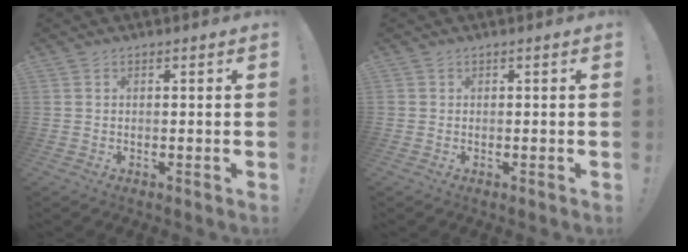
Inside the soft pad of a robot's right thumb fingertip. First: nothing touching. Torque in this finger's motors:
{"motor_torque": [0.06, 0.00, 0.18, -0.05, -0.02]}